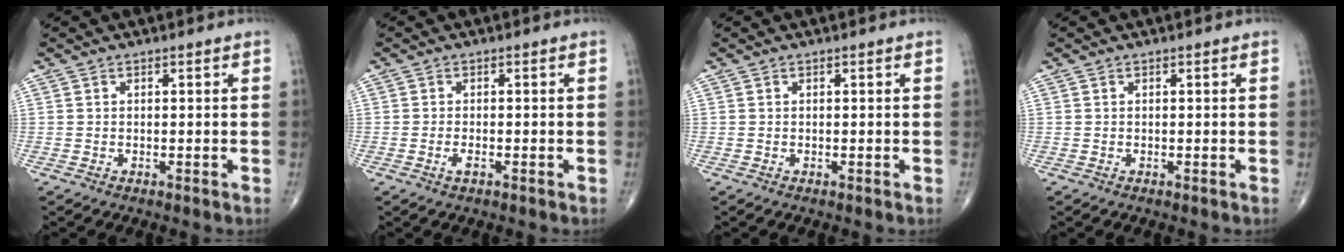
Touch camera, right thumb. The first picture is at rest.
{"total": 1.6, "force": [-0.7, 0.7, 1.2], "torque": [-0.025, 0.001, -0.014]}
{"total": 0.0}
{"total": 0.0}